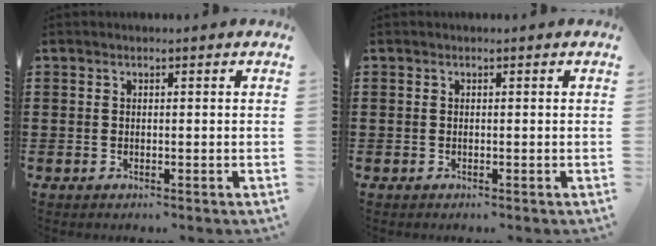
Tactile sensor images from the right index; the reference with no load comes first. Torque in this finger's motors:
{"motor_torque": [-1.06, 1.08, -0.18, -0.05]}